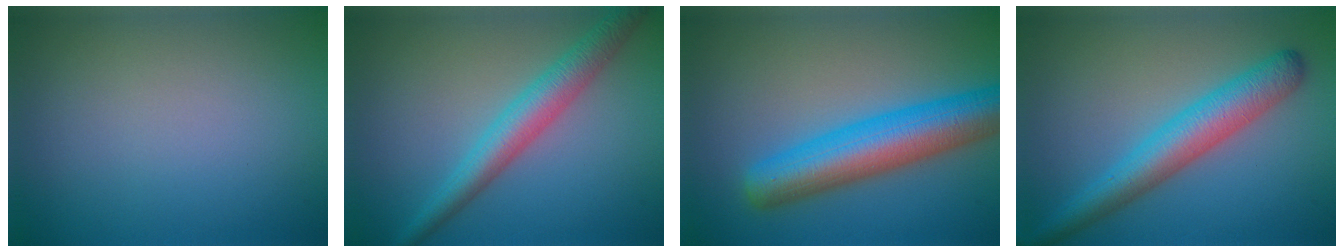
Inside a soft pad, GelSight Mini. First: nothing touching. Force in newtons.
{"total": 4.3, "press": 4.3, "slide": 0.1}
{"total": 8.4, "press": 8.4, "slide": 0.2}
{"total": 5.5, "press": 5.5, "slide": 0.1}